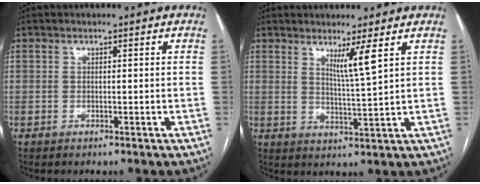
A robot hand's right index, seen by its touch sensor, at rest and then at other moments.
{"total": 4.3, "force": [2.3, -1.2, 3.4], "torque": [-0.062, -0.021, 0.045]}